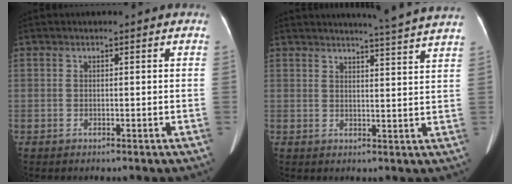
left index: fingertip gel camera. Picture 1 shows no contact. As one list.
[{"total": 10.4, "force": [9.8, -1.8, 3.2], "torque": [-0.047, -0.032, 0.104]}]